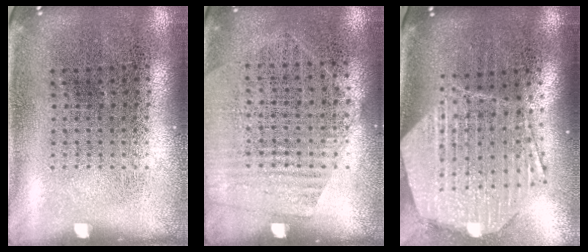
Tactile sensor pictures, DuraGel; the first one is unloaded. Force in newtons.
{"total": 1.3, "press": 1.1, "slide": 0.7}
{"total": 2.7, "press": 2.2, "slide": 1.6}